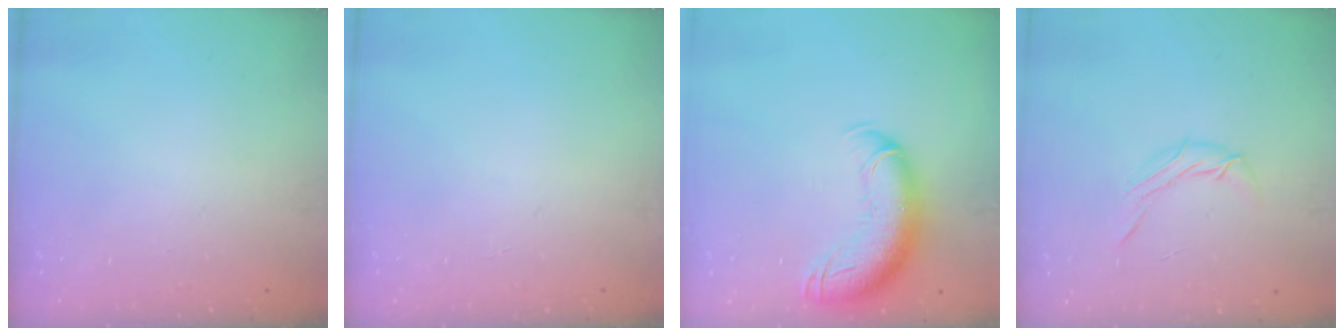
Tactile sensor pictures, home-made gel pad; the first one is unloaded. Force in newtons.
{"total": 0.0}
{"total": 15.2, "press": 14.8, "slide": 3.6}
{"total": 6.6, "press": 6.6, "slide": 0.6}